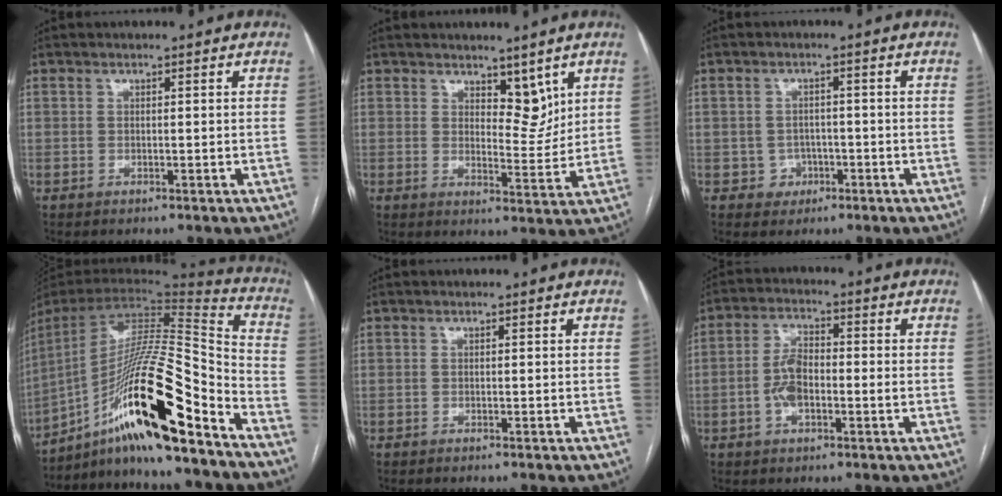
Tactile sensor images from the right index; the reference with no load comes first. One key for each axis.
{"total": 5.0, "fx": 3.3, "fy": 2.3, "fz": 2.9, "tx": -0.036, "ty": -0.008, "tz": 0.055}
{"total": 3.2, "fx": -1.1, "fy": 3.0, "fz": 0.2, "tx": 0.010, "ty": 0.014, "tz": -0.012}
{"total": 23.9, "fx": -14.3, "fy": 1.2, "fz": 19.1, "tx": -0.329, "ty": 0.000, "tz": -0.253}
{"total": 0.0}
{"total": 5.8, "fx": -1.2, "fy": 2.6, "fz": 5.0, "tx": -0.109, "ty": 0.012, "tz": -0.025}